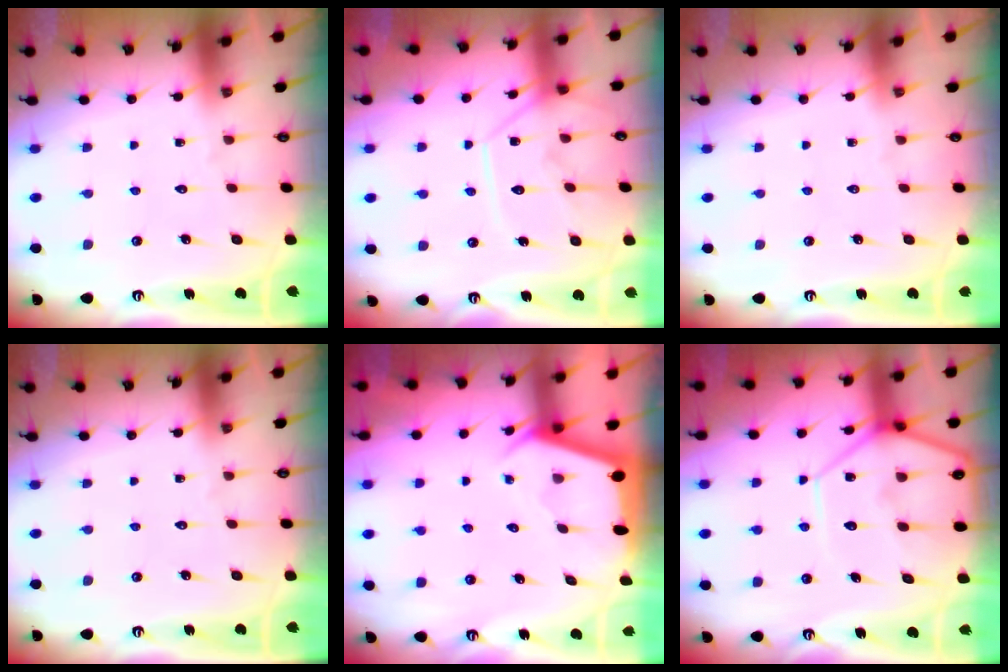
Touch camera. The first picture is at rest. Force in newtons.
{"total": 11.2, "press": 11.1, "slide": 0.8}
{"total": 0.0}
{"total": 0.0}
{"total": 2.2, "press": 2.2, "slide": 0.3}
{"total": 11.6, "press": 11.5, "slide": 0.9}